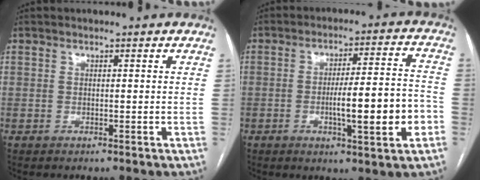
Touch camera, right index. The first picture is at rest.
{"total": 11.7, "force": [-3.1, 1.3, 11.2], "torque": [-0.172, 0.009, -0.043]}